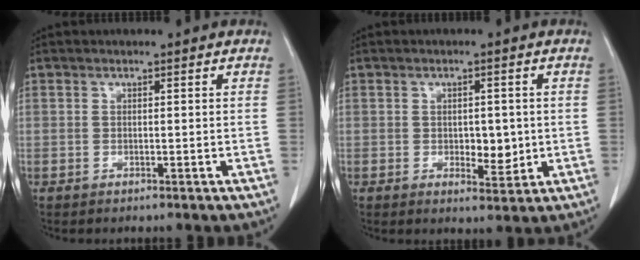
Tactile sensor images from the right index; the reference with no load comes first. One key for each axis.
{"total": 4.0, "fx": -0.3, "fy": 2.1, "fz": 3.4, "tx": -0.045, "ty": -0.004, "tz": 0.003}